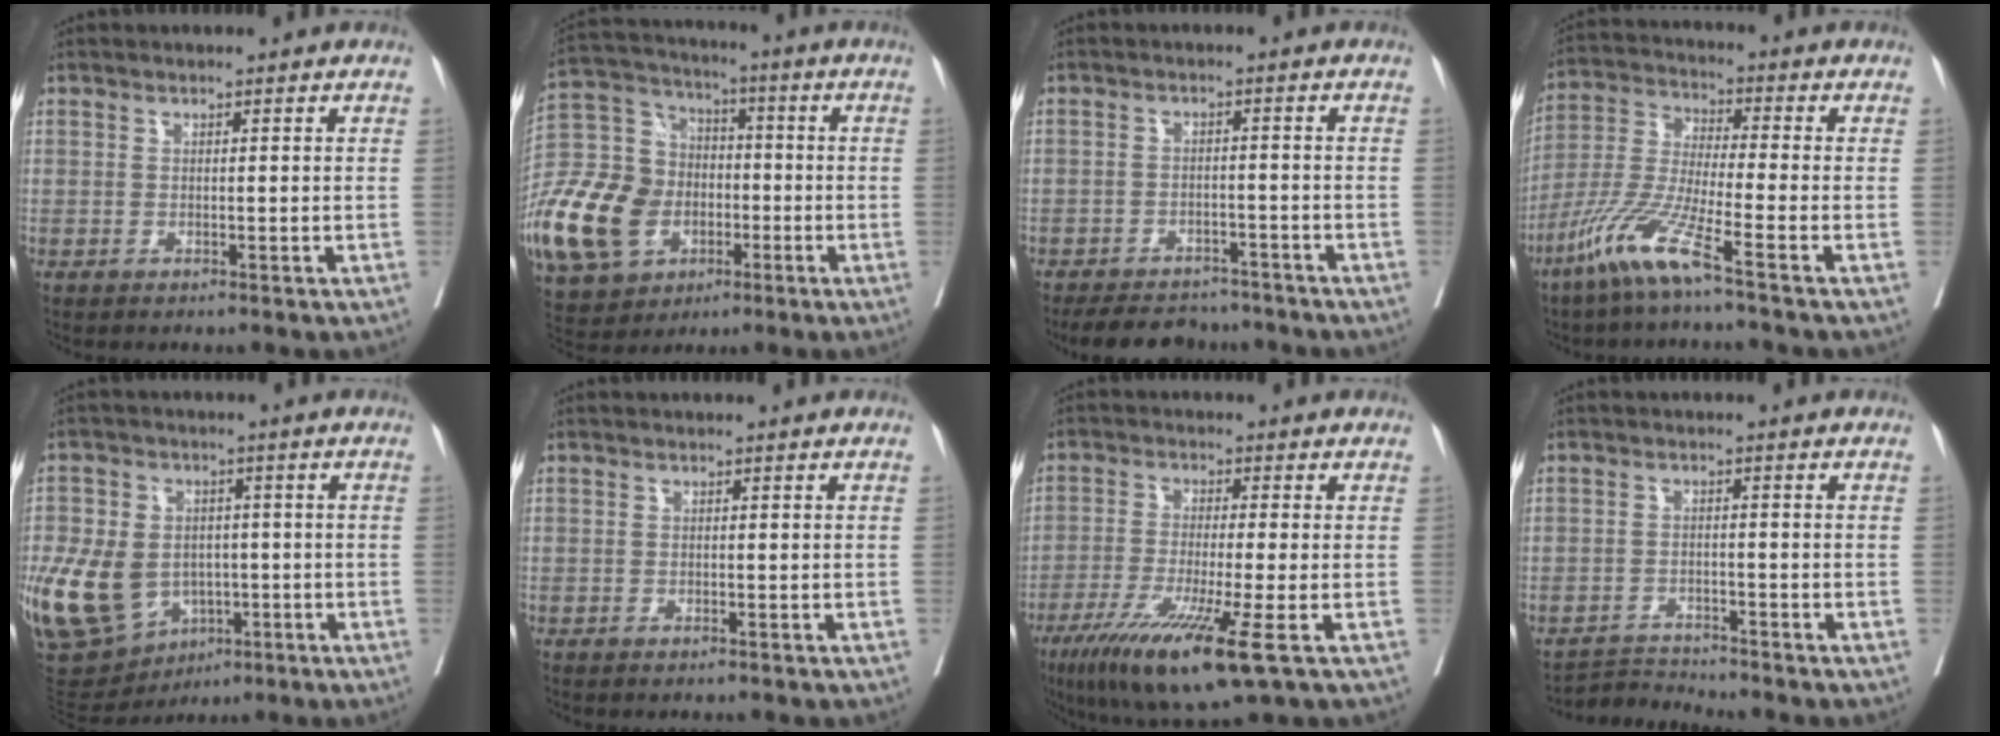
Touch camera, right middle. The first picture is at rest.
{"total": 26.9, "force": [-9.1, 20.6, 14.7], "torque": [-0.415, 0.026, -0.155]}
{"total": 9.6, "force": [-8.6, 3.5, 2.5], "torque": [-0.035, 0.003, -0.115]}
{"total": 9.9, "force": [-6.3, -0.6, 7.6], "torque": [-0.168, -0.027, -0.135]}
{"total": 17.6, "force": [-4.2, 13.5, 10.5], "torque": [-0.252, 0.002, -0.046]}
{"total": 0.7, "force": [-0.5, 0.0, 0.4], "torque": [-0.012, -0.004, -0.008]}
{"total": 12.5, "force": [-6.3, 0.2, 10.8], "torque": [-0.198, -0.043, -0.107]}
{"total": 3.6, "force": [-3.2, -0.8, -1.4], "torque": [0.027, -0.008, -0.052]}